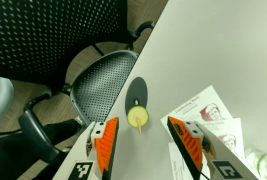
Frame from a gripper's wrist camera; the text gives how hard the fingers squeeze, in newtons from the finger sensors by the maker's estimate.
{"total": 0.0}